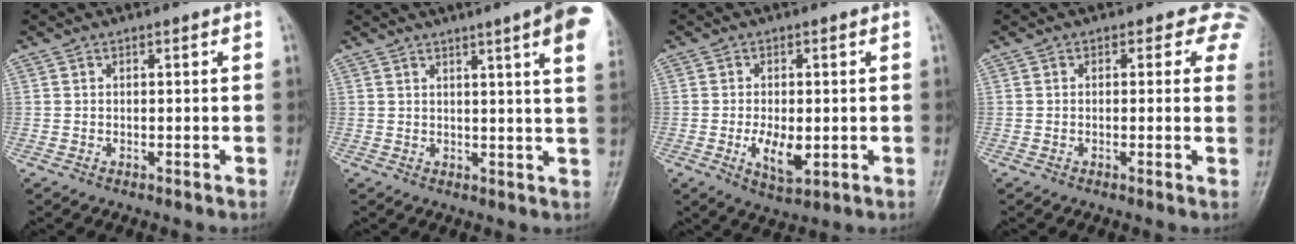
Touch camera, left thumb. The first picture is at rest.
{"total": 13.2, "force": [6.8, 1.2, 11.3], "torque": [-0.132, -0.018, 0.068]}
{"total": 6.3, "force": [-1.1, 3.1, 5.4], "torque": [-0.091, -0.009, -0.014]}
{"total": 4.5, "force": [3.0, 3.0, 1.4], "torque": [0.022, -0.006, 0.005]}